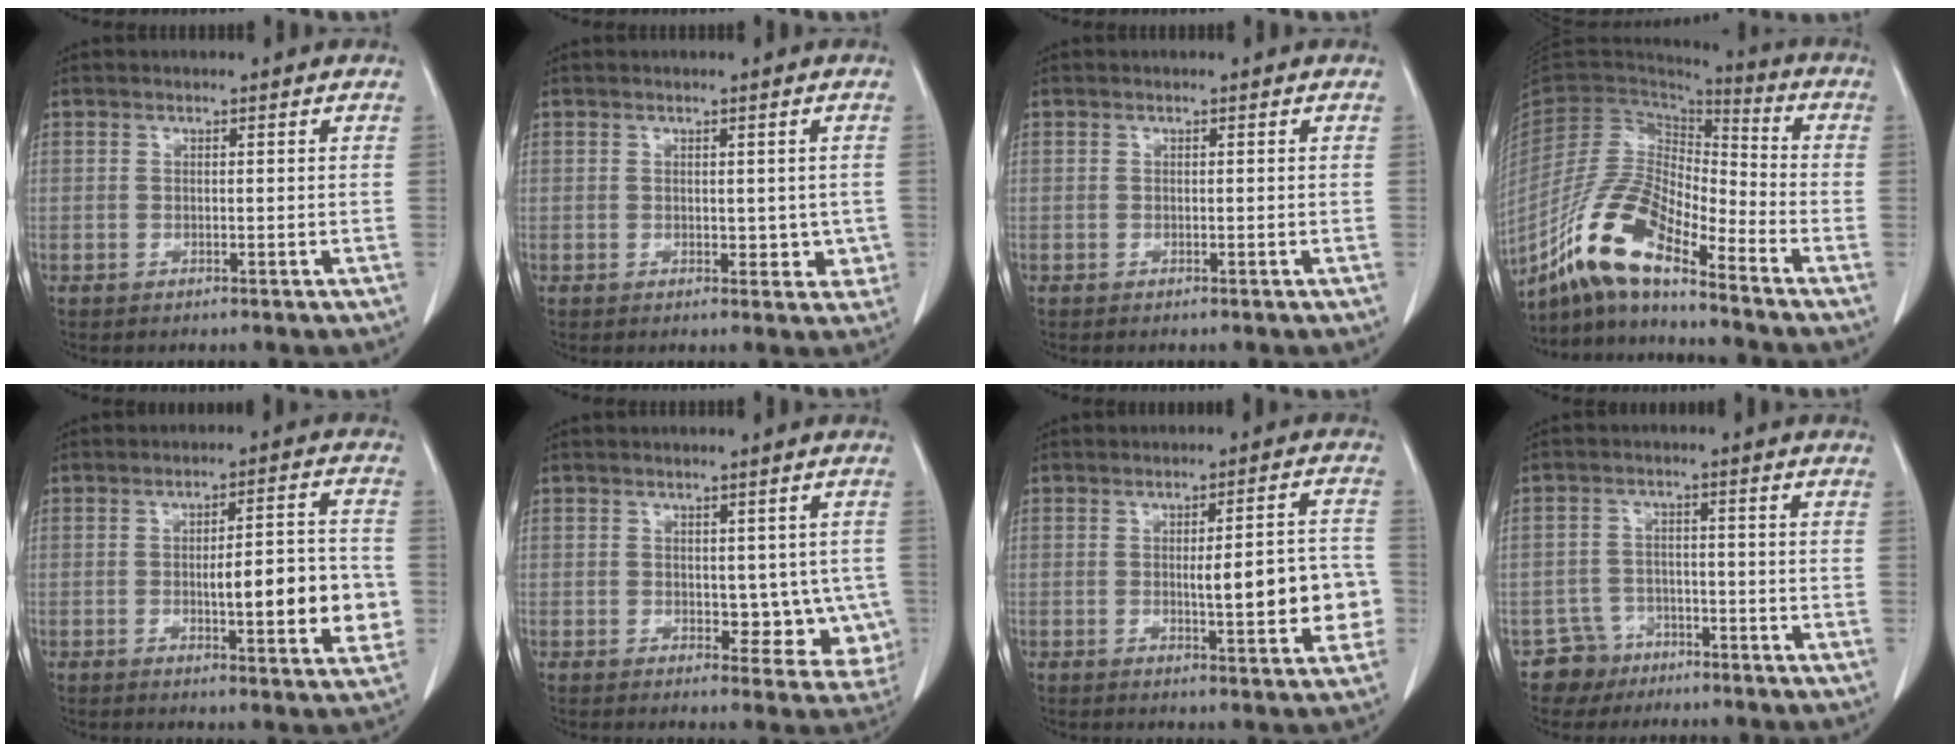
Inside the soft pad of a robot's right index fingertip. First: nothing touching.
{"total": 3.0, "force": [0.1, 2.1, 2.1], "torque": [-0.010, -0.001, 0.004]}
{"total": 0.0}
{"total": 13.6, "force": [-9.8, 2.9, 9.0], "torque": [-0.188, 0.005, -0.183]}
{"total": 11.5, "force": [-1.6, 2.6, 11.0], "torque": [-0.143, 0.012, -0.017]}
{"total": 7.0, "force": [-0.3, 4.4, 5.5], "torque": [-0.037, 0.002, 0.006]}
{"total": 10.2, "force": [-1.3, 2.3, 9.8], "torque": [-0.121, 0.015, -0.011]}
{"total": 4.8, "force": [-3.1, 3.6, -0.5], "torque": [0.014, 0.012, -0.051]}